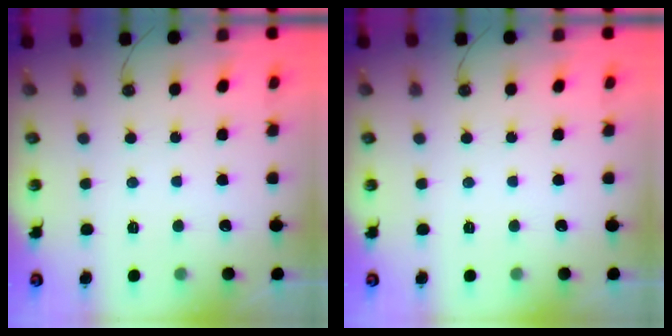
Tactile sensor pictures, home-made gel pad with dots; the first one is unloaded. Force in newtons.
{"total": 0.0}